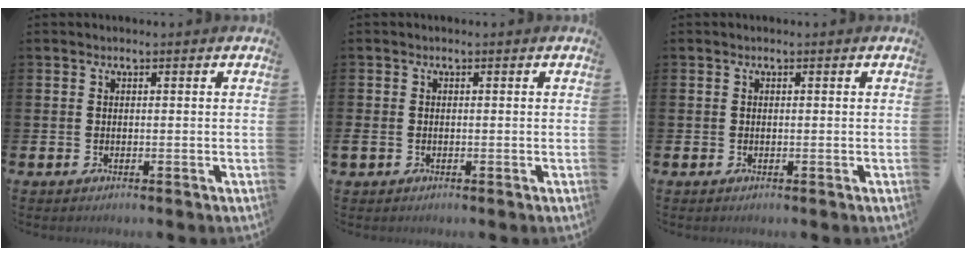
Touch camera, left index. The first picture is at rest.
{"total": 0.9, "force": [-0.2, 0.7, 0.5], "torque": [-0.010, 0.005, -0.005]}
{"total": 0.0}